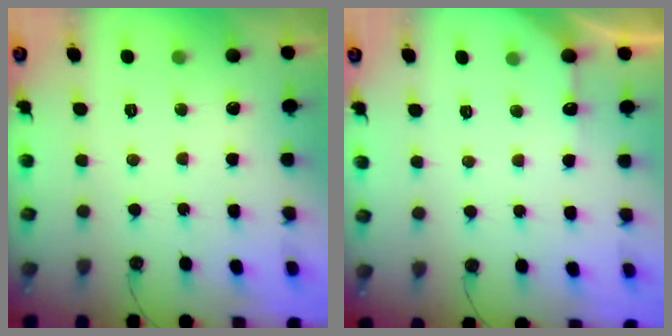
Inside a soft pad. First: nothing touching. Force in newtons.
{"total": 4.4, "press": 4.3, "slide": 0.6}